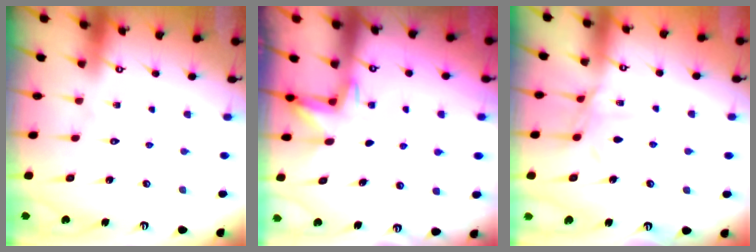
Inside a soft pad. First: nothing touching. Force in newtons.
{"total": 2.5, "press": 2.4, "slide": 0.7}
{"total": 6.3, "press": 6.3, "slide": 0.6}